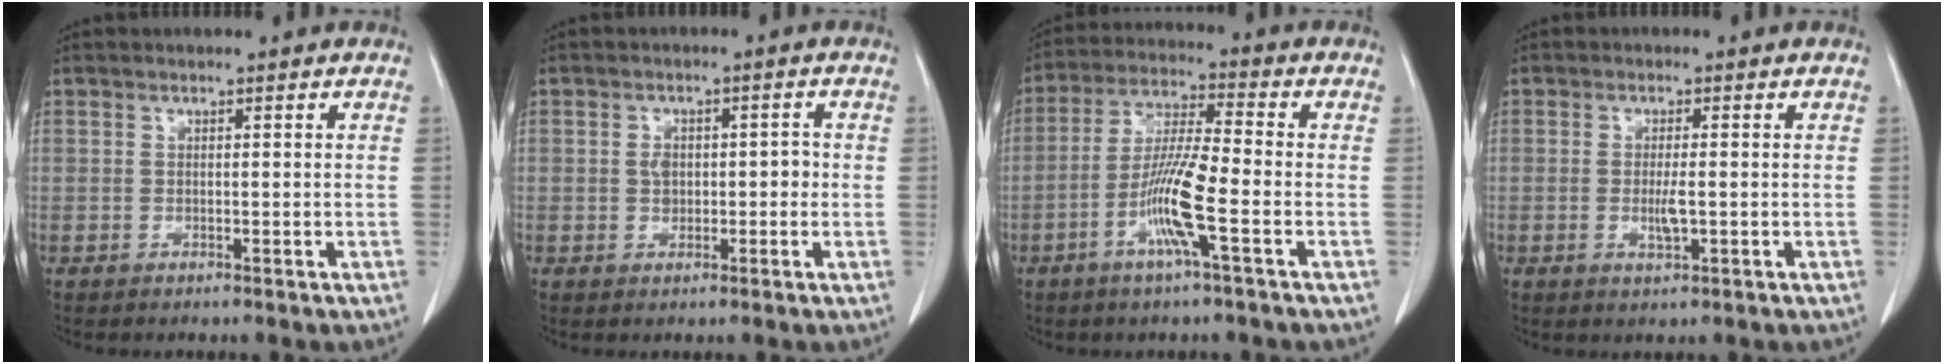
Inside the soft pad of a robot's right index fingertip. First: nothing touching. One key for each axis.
{"total": 3.2, "fx": -0.1, "fy": 2.2, "fz": 2.3, "tx": -0.030, "ty": 0.013, "tz": 0.003}
{"total": 9.7, "fx": -3.5, "fy": 0.0, "fz": 9.1, "tx": -0.180, "ty": -0.003, "tz": -0.072}
{"total": 2.6, "fx": -0.4, "fy": 0.4, "fz": 2.5, "tx": -0.050, "ty": -0.002, "tz": -0.004}